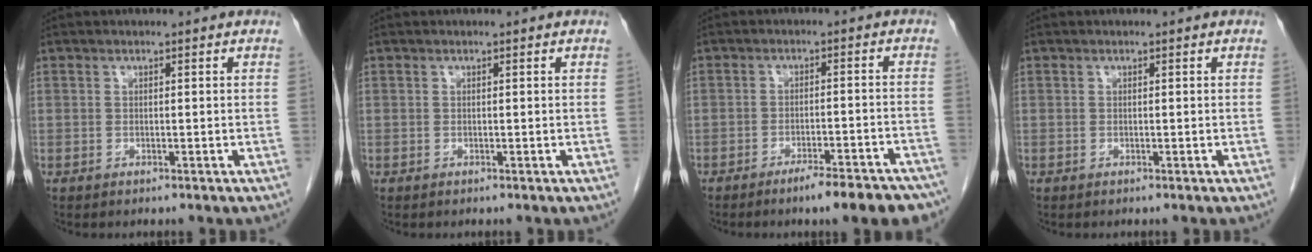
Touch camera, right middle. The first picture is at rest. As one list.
[{"total": 0.0}, {"total": 10.5, "force": [-8.5, 1.6, 6.0], "torque": [-0.056, 0.014, -0.115]}, {"total": 0.0}]